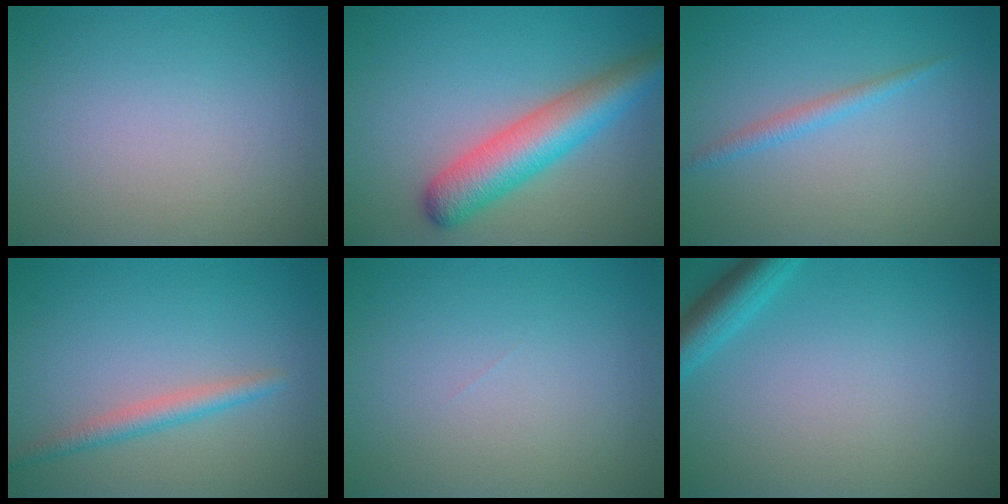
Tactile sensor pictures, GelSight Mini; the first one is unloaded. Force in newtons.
{"total": 6.3, "press": 6.3, "slide": 0.2}
{"total": 1.4, "press": 1.4, "slide": 0.1}
{"total": 2.1, "press": 2.1, "slide": 0.1}
{"total": 0.0}
{"total": 2.9, "press": 2.9, "slide": 0.2}